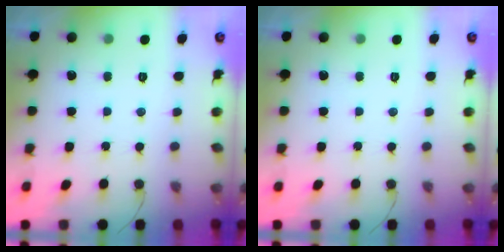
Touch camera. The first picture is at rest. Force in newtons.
{"total": 0.0}